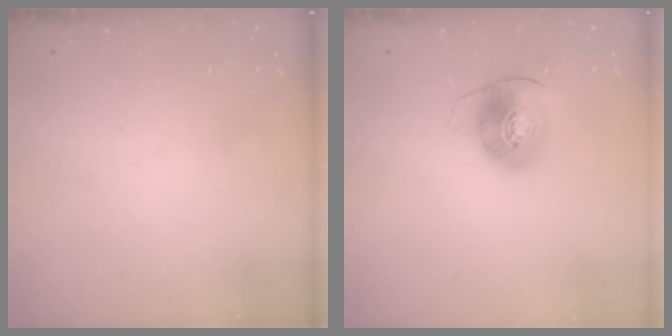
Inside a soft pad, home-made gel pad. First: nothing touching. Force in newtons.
{"total": 8.6, "press": 8.5, "slide": 1.1}